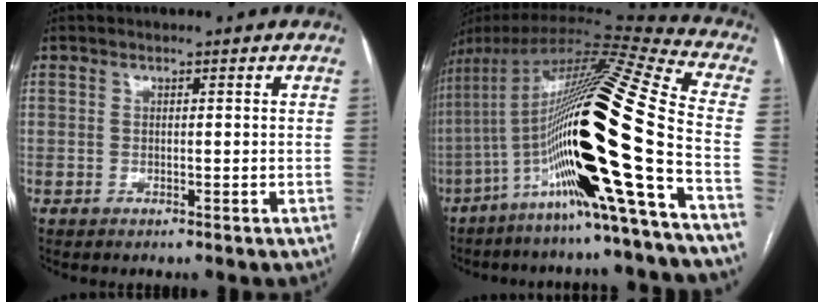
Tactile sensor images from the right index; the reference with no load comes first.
{"total": 27.1, "force": [-8.2, -0.2, 25.8], "torque": [-0.463, -0.012, -0.151]}